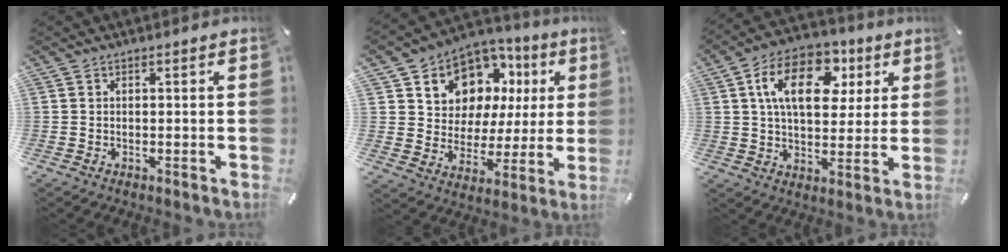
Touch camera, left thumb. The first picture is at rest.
{"total": 10.6, "force": [6.2, 8.3, 2.0], "torque": [-0.045, -0.060, 0.119]}
{"total": 16.1, "force": [5.9, 10.3, 10.9], "torque": [-0.172, -0.007, 0.104]}